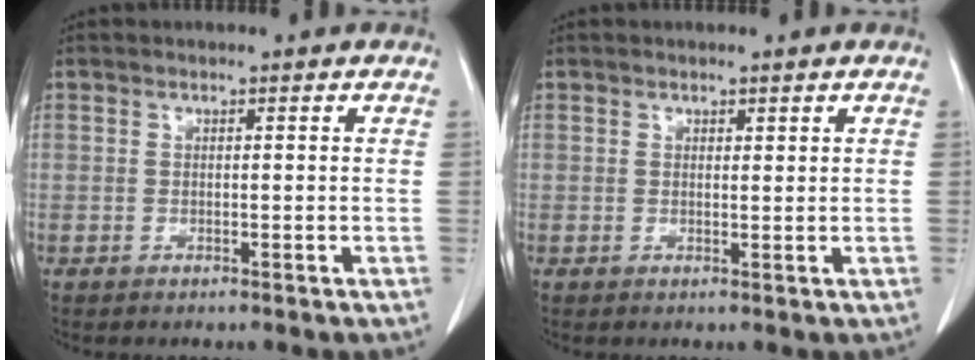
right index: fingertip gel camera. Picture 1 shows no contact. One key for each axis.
{"total": 0.5, "fx": 0.5, "fy": 0.2, "fz": 0.1, "tx": -0.002, "ty": -0.004, "tz": 0.006}